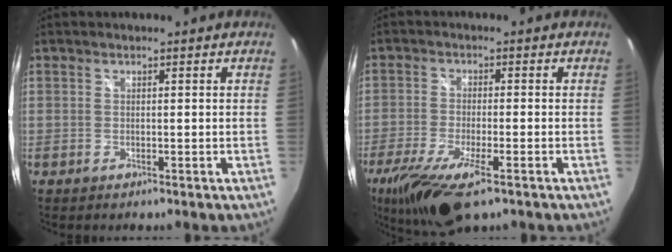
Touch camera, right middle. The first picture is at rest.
{"total": 14.0, "force": [-8.6, 3.9, 10.2], "torque": [-0.220, -0.055, -0.156]}